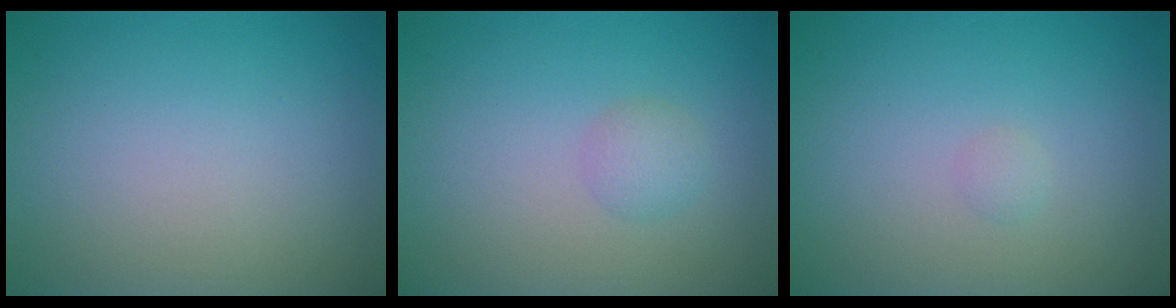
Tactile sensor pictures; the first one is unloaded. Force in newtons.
{"total": 1.4, "press": 1.4, "slide": 0.0}
{"total": 0.6, "press": 0.6, "slide": 0.0}